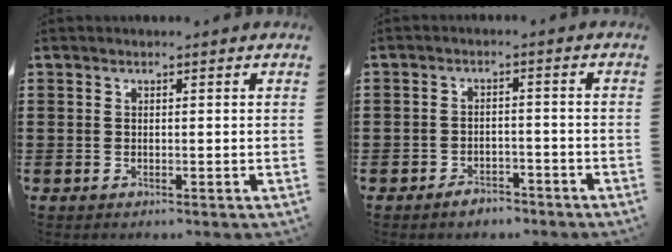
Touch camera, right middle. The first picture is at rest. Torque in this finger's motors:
{"motor_torque": [0.36, -0.30, -0.27, -0.05]}